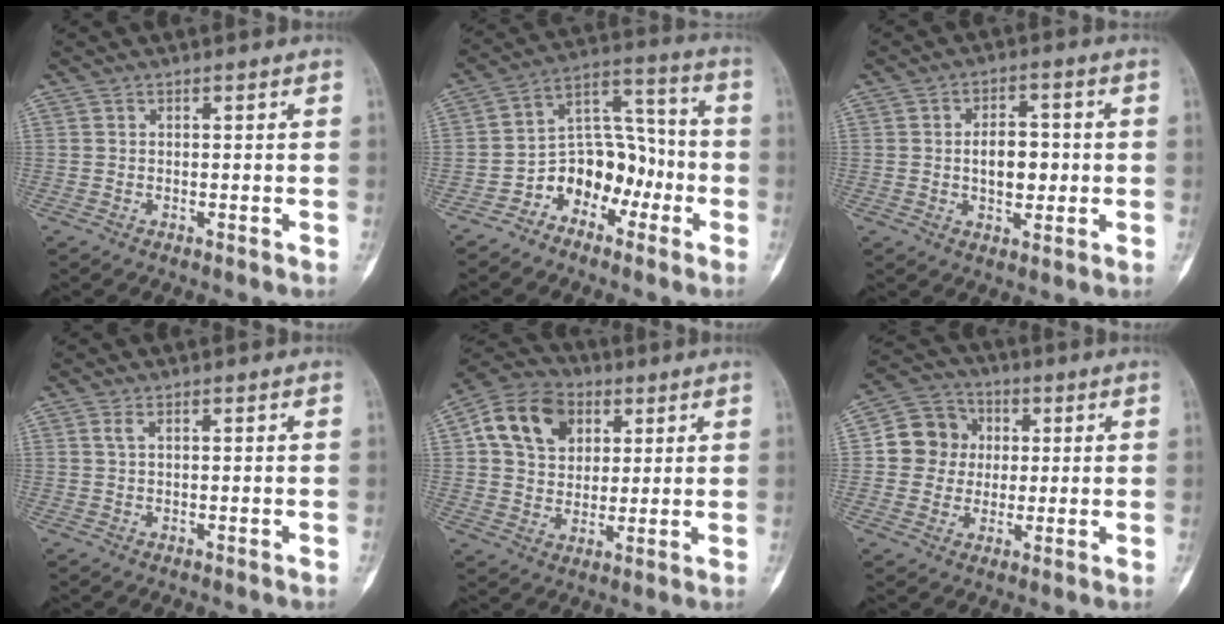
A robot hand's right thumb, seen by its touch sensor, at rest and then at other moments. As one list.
[{"total": 11.7, "force": [-5.5, 8.4, 5.9], "torque": [-0.049, 0.089, -0.105]}, {"total": 7.3, "force": [-0.2, 4.5, 5.7], "torque": [-0.065, 0.010, -0.005]}, {"total": 1.0, "force": [0.4, 0.2, 0.9], "torque": [-0.026, 0.005, 0.010]}, {"total": 14.0, "force": [4.8, 10.6, 7.8], "torque": [-0.114, -0.001, 0.077]}, {"total": 9.7, "force": [1.0, 9.1, 3.3], "torque": [-0.022, 0.012, 0.009]}]